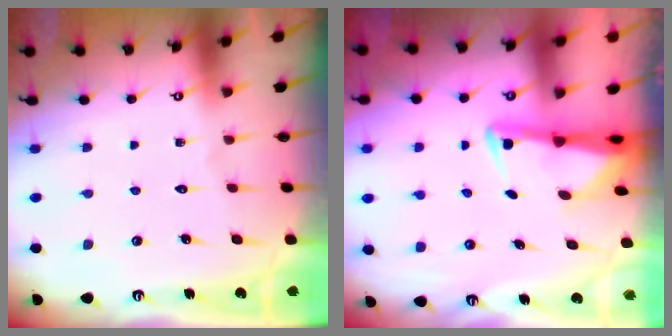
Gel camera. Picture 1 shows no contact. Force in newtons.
{"total": 3.0, "press": 3.0, "slide": 0.7}